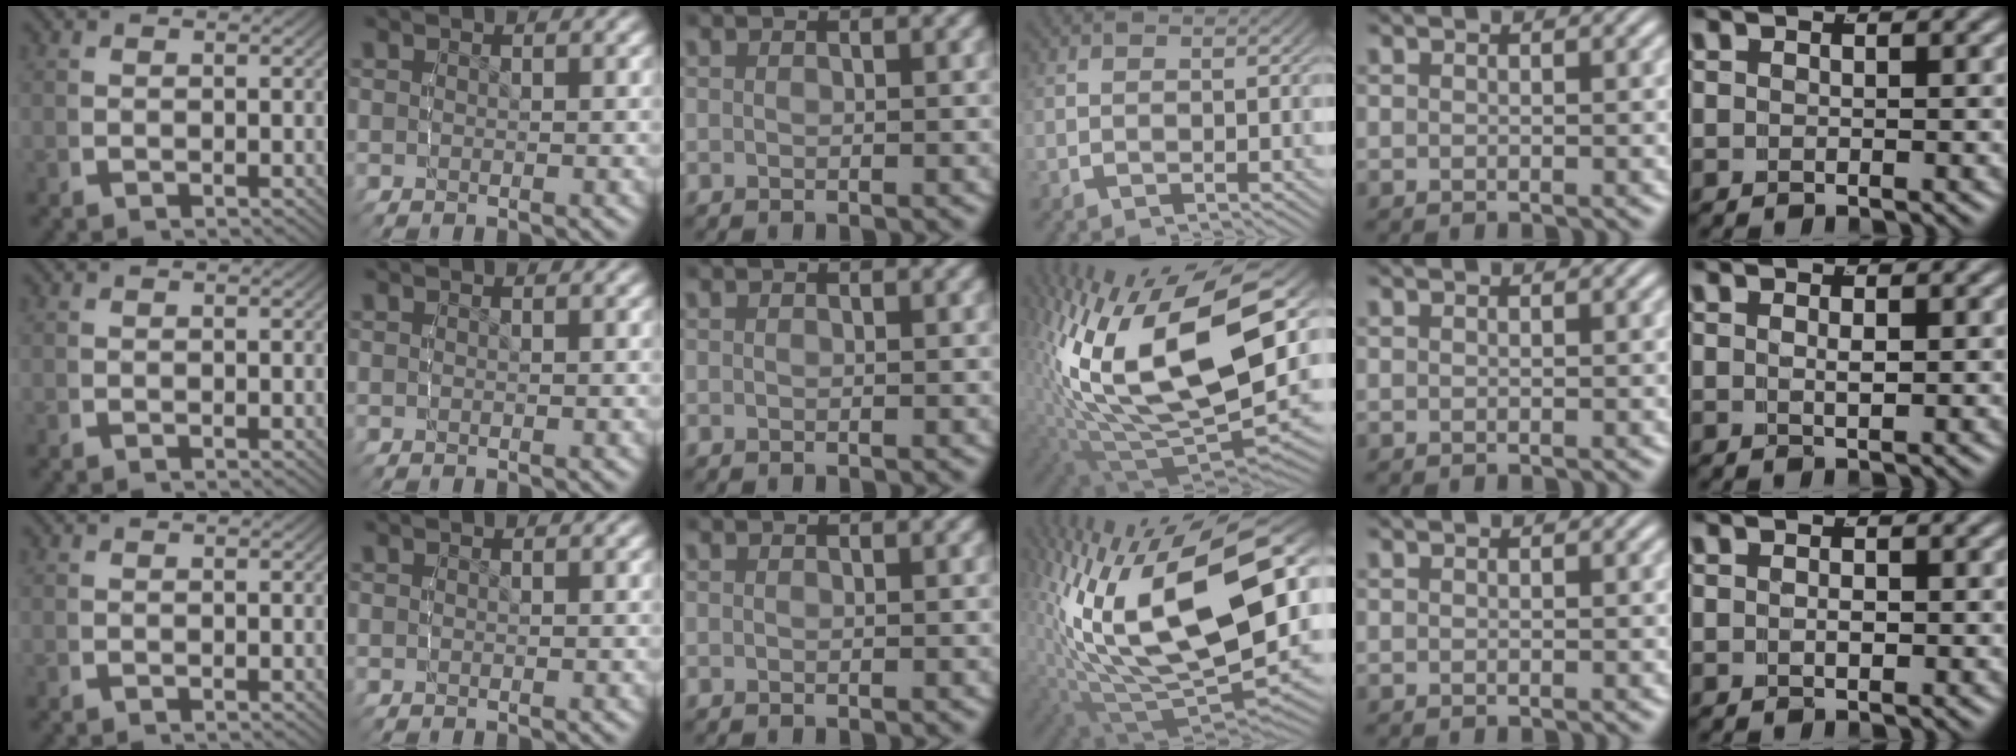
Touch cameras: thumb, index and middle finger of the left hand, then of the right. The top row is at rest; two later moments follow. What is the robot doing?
{"motion": "lift_and_place", "object": "tape"}